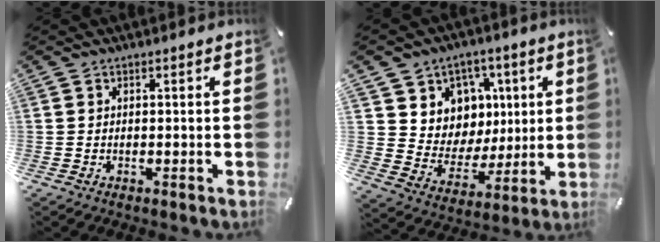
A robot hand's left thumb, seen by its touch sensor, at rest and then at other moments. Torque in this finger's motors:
{"motor_torque": [0.88, 1.06, 0.41, 0.10, 0.23]}